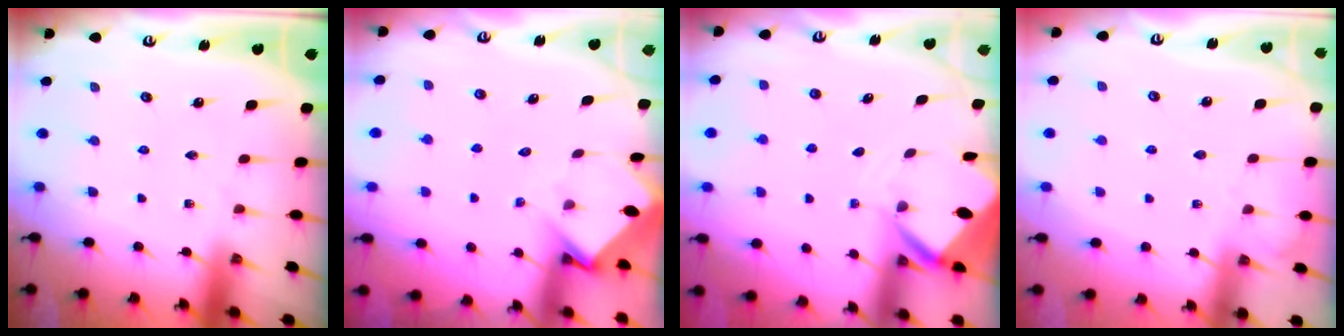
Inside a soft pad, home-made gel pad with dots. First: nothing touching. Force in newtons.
{"total": 3.4, "press": 3.4, "slide": 0.3}
{"total": 4.2, "press": 4.2, "slide": 0.2}
{"total": 3.0, "press": 3.0, "slide": 0.5}